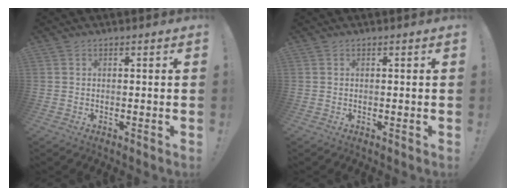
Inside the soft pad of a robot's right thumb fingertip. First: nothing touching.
{"total": 0.0}